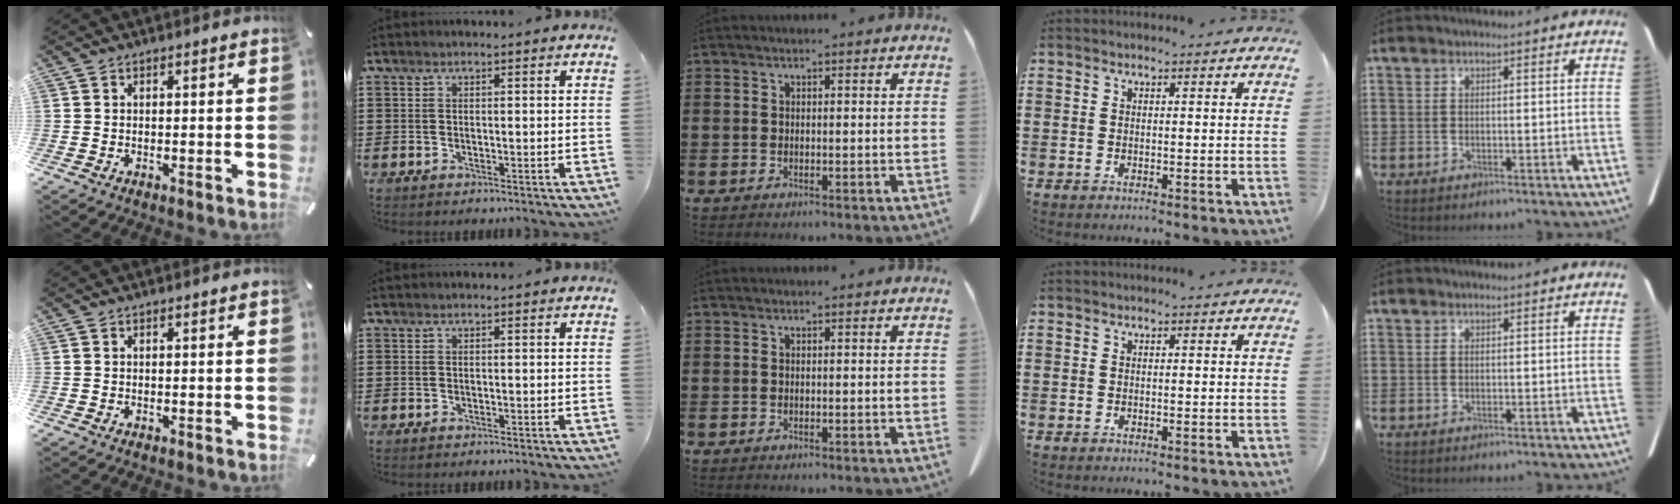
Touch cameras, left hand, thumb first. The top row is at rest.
{}